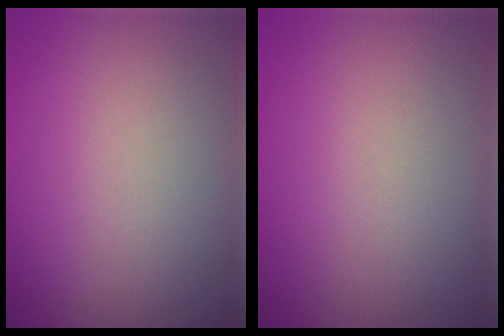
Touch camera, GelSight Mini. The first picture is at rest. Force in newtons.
{"total": 0.0}